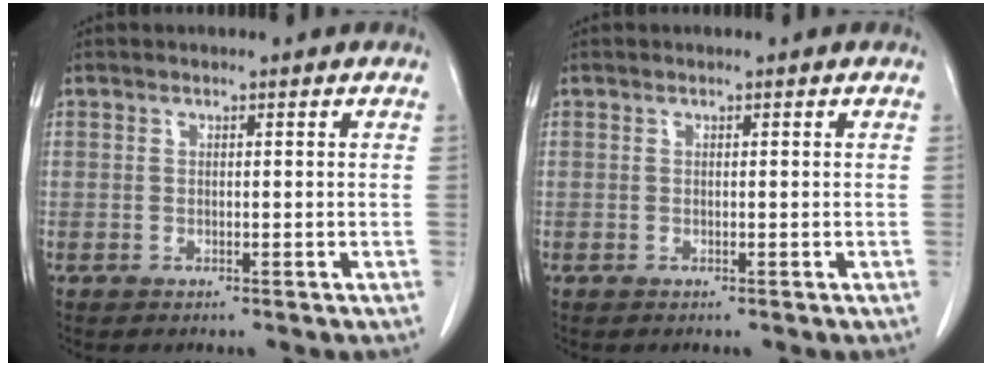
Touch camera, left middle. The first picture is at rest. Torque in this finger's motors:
{"motor_torque": [-0.03, 0.02, 0.00, 0.01]}